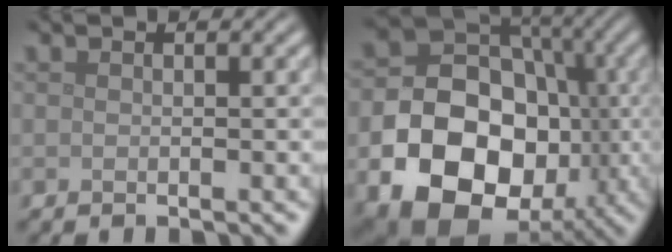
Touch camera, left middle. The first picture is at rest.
{"total": 18.5, "force": [-5.3, 15.0, 9.5], "torque": [-0.149, -0.048, -0.110]}